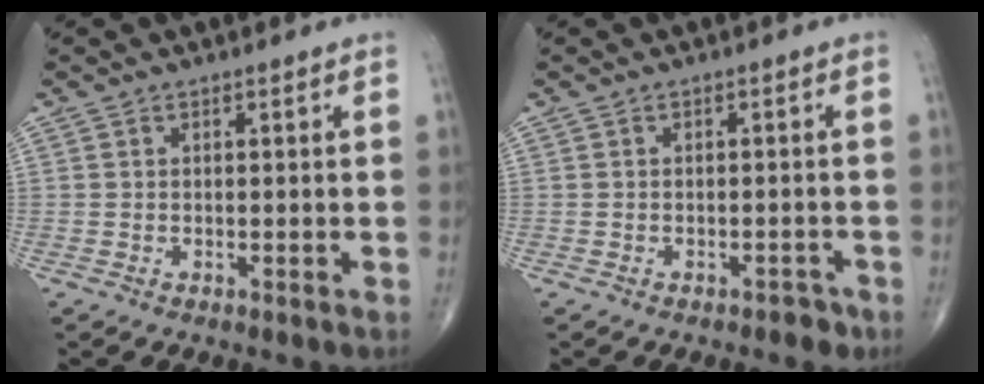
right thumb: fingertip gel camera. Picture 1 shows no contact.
{"total": 2.0, "force": [-1.5, 1.1, 0.8], "torque": [-0.003, 0.012, -0.018]}